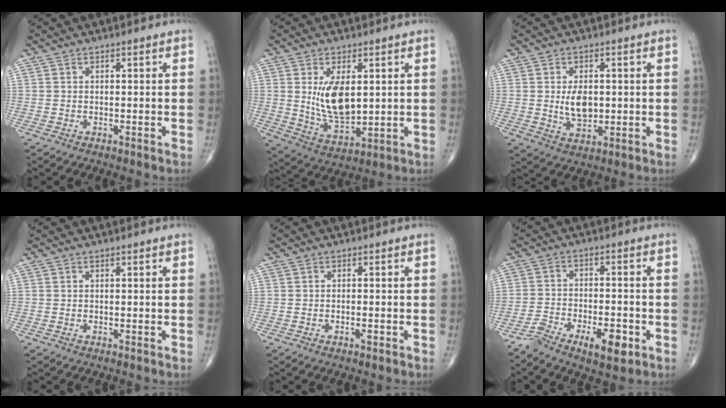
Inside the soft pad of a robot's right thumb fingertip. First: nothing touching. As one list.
[{"total": 10.7, "force": [1.9, 5.4, 9.1], "torque": [-0.151, -0.025, 0.049]}, {"total": 6.1, "force": [0.2, 3.6, 4.9], "torque": [-0.073, -0.009, 0.010]}, {"total": 0.0}, {"total": 1.1, "force": [-0.6, 0.3, 0.8], "torque": [-0.013, 0.004, -0.010]}, {"total": 8.5, "force": [-4.8, 3.1, 6.2], "torque": [-0.110, 0.024, -0.077]}]